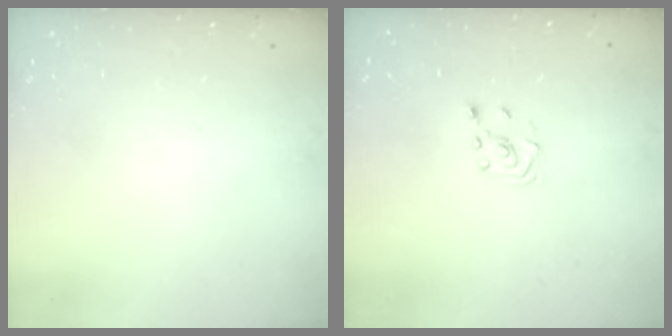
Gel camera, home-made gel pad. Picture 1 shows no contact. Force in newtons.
{"total": 2.3, "press": 2.2, "slide": 0.7}